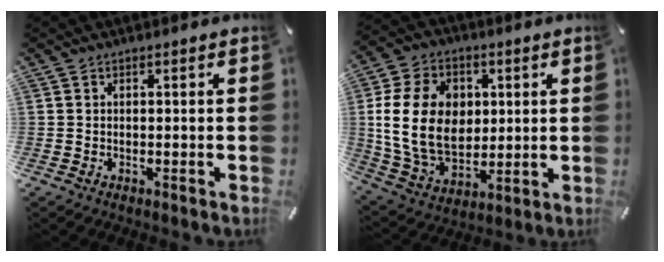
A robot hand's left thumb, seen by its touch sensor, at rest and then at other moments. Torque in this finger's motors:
{"motor_torque": [0.71, 1.08, 1.96, -0.81, 0.60]}